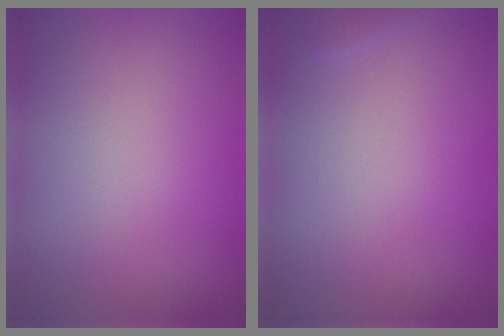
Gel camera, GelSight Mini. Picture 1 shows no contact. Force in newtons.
{"total": 0.5, "press": 0.5, "slide": 0.0}